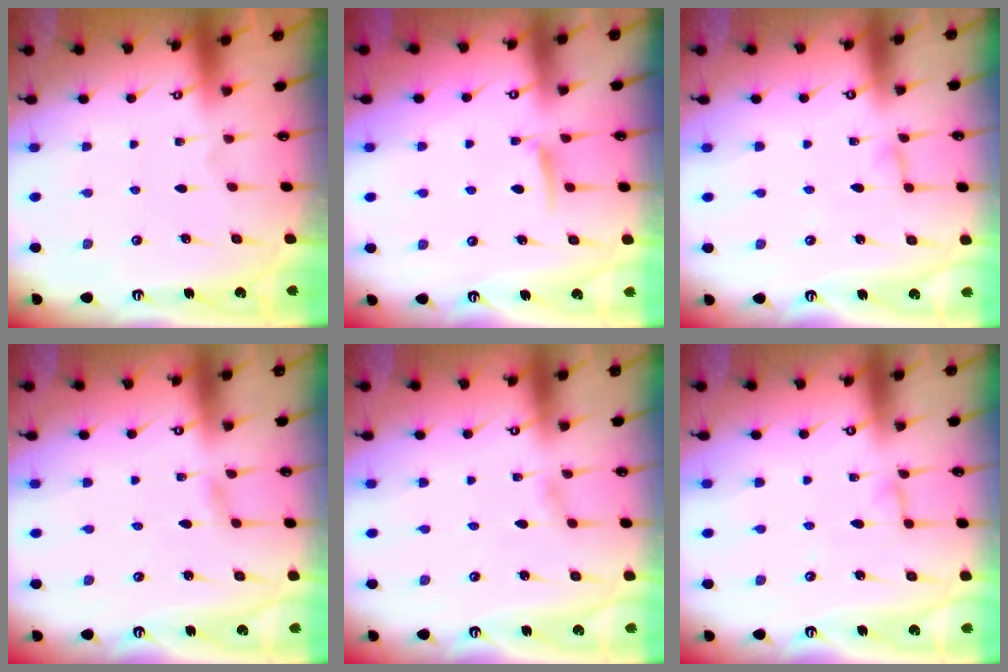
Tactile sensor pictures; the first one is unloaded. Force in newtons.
{"total": 4.6, "press": 4.5, "slide": 0.6}
{"total": 3.6, "press": 3.6, "slide": 0.3}
{"total": 2.4, "press": 2.4, "slide": 0.3}
{"total": 1.9, "press": 1.8, "slide": 0.2}
{"total": 3.6, "press": 3.6, "slide": 0.3}